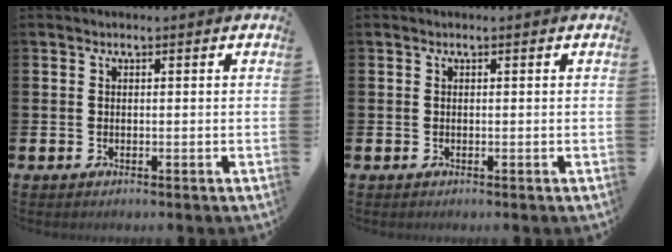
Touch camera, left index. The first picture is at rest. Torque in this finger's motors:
{"motor_torque": [0.00, 0.00, 0.01, 0.00]}